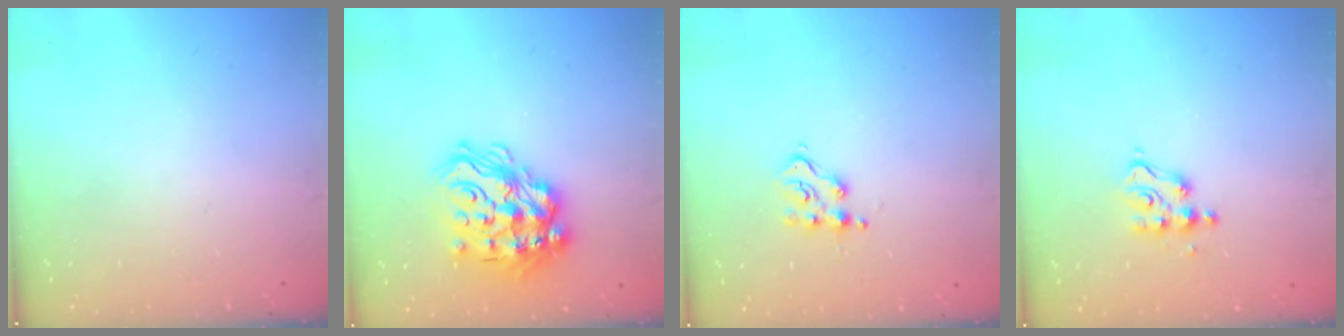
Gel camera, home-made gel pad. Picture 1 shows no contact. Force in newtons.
{"total": 19.5, "press": 19.4, "slide": 2.7}
{"total": 4.8, "press": 4.7, "slide": 0.5}
{"total": 4.6, "press": 4.6, "slide": 0.3}